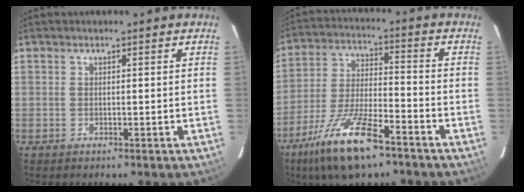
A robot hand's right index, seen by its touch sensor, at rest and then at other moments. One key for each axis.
{"total": 14.0, "fx": -9.2, "fy": 2.7, "fz": 10.2, "tx": -0.206, "ty": -0.023, "tz": -0.167}